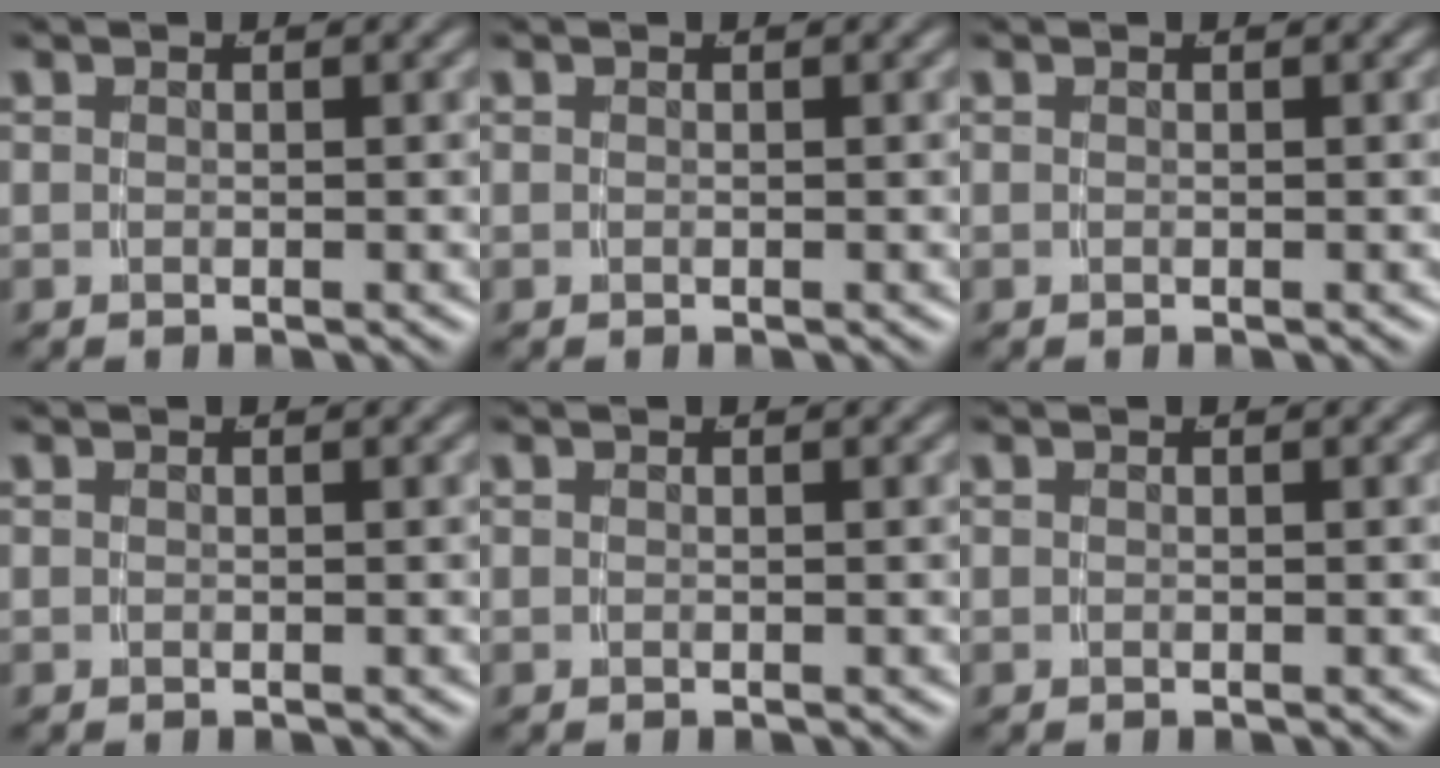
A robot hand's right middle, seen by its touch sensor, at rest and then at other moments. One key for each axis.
{"total": 0.0}
{"total": 0.0}
{"total": 0.0}
{"total": 0.0}
{"total": 0.0}